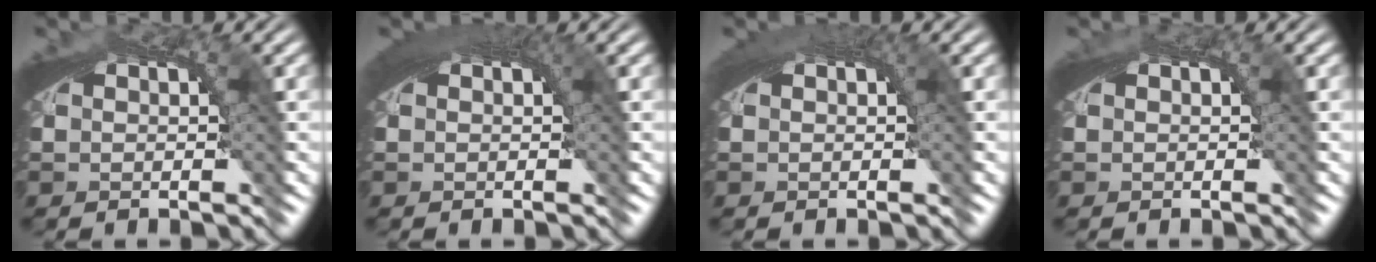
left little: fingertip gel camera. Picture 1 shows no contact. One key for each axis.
{"total": 2.3, "fx": 1.1, "fy": 0.6, "fz": 1.9, "tx": -0.017, "ty": 0.011, "tz": 0.012}
{"total": 1.7, "fx": 0.9, "fy": 0.4, "fz": 1.4, "tx": -0.011, "ty": 0.009, "tz": 0.011}
{"total": 0.0}